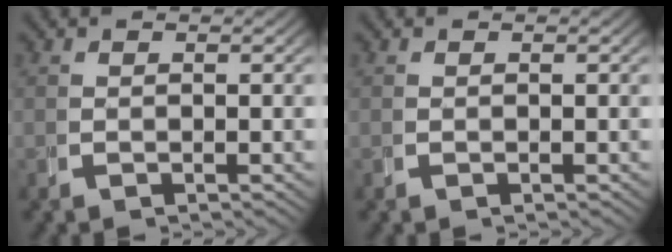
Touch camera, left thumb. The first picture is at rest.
{"total": 0.0}